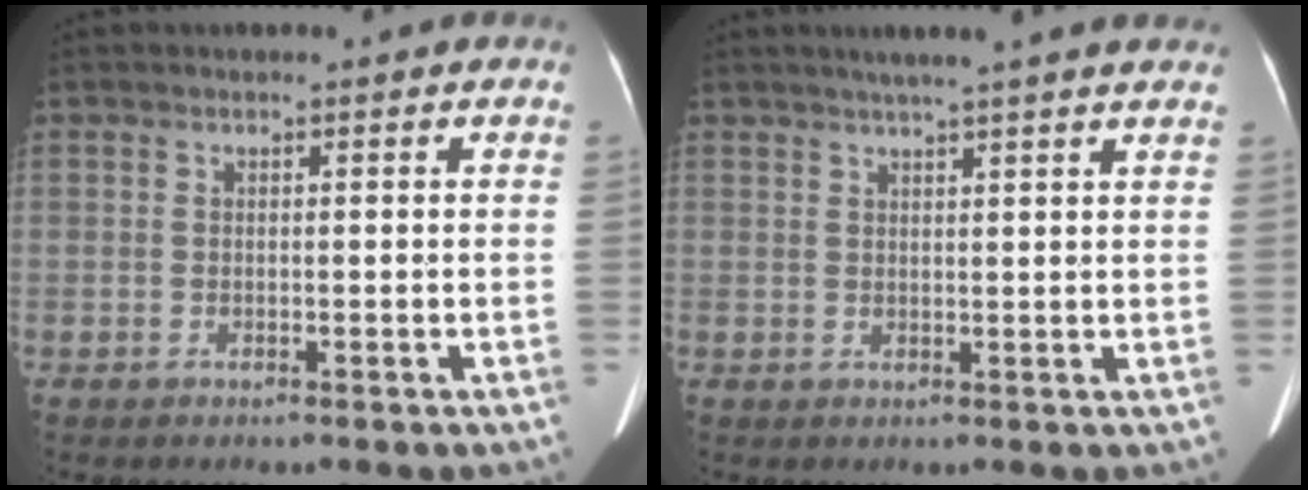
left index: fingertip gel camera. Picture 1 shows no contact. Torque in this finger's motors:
{"motor_torque": [0.23, -0.43, 0.05, 0.07]}